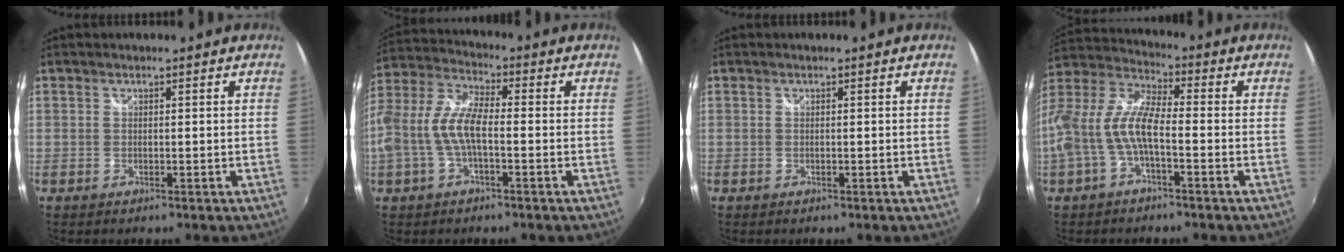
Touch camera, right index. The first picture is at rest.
{"total": 11.2, "force": [-2.3, 4.0, 10.2], "torque": [-0.215, 0.006, -0.043]}
{"total": 0.0}
{"total": 12.6, "force": [-3.5, 4.5, 11.3], "torque": [-0.238, 0.006, -0.070]}